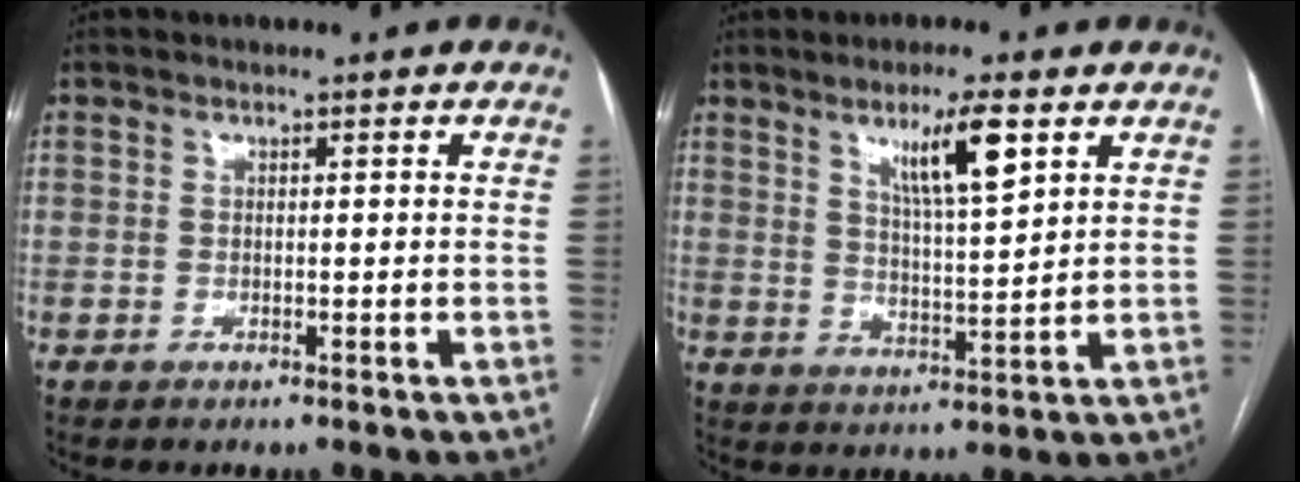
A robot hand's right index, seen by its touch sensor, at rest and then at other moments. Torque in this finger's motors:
{"motor_torque": [0.72, 0.38, 0.41, 0.12]}